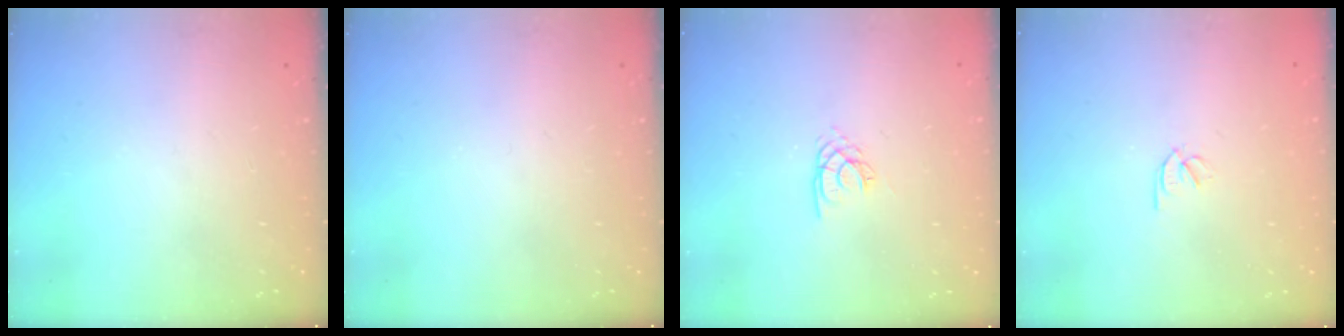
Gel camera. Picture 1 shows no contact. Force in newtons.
{"total": 0.0}
{"total": 1.8, "press": 1.8, "slide": 0.2}
{"total": 1.8, "press": 1.7, "slide": 0.5}